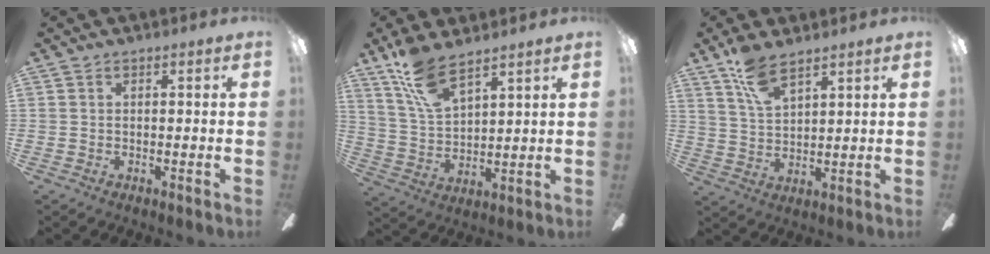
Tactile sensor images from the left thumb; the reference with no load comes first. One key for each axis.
{"total": 11.7, "fx": 8.9, "fy": 3.8, "fz": 6.7, "tx": -0.143, "ty": -0.036, "tz": 0.166}
{"total": 8.8, "fx": 6.5, "fy": 3.0, "fz": 5.1, "tx": -0.102, "ty": -0.028, "tz": 0.118}